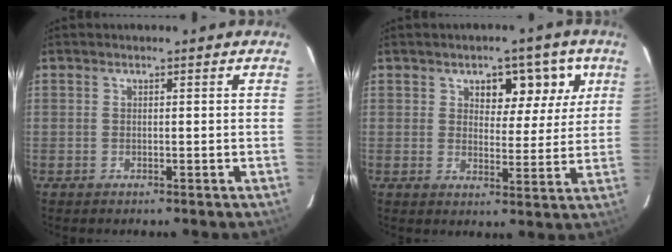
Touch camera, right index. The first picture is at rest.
{"total": 7.2, "force": [3.5, 4.2, 4.6], "torque": [-0.046, 0.014, 0.048]}